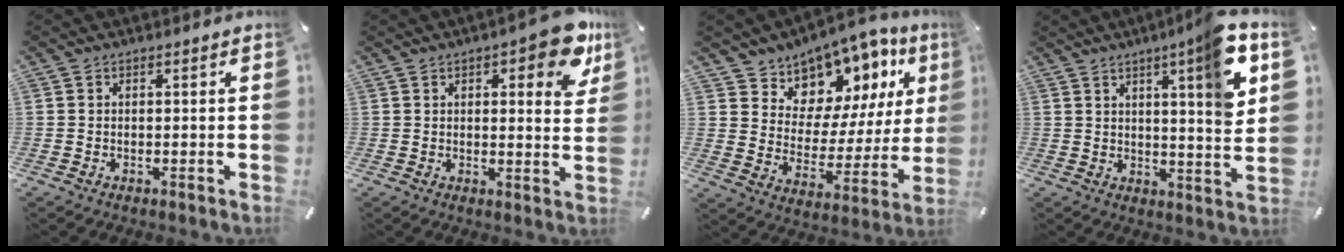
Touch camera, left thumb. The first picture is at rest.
{"total": 10.6, "force": [5.8, 3.8, 8.0], "torque": [-0.090, -0.034, 0.092]}
{"total": 10.0, "force": [7.8, 6.2, -0.2], "torque": [0.003, -0.109, 0.137]}
{"total": 13.2, "force": [6.8, 1.7, 11.1], "torque": [-0.150, -0.039, 0.101]}